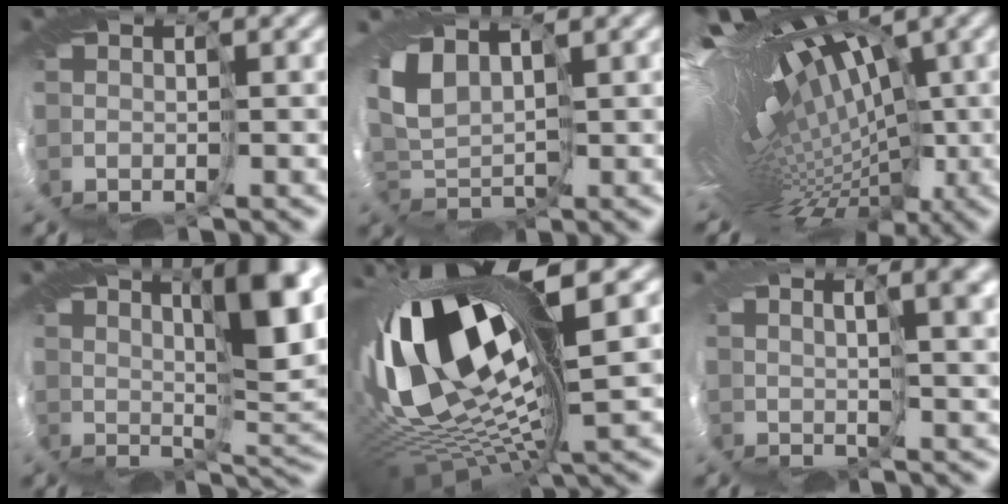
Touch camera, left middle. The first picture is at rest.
{"total": 3.3, "force": [1.4, 2.0, 2.2], "torque": [-0.064, 0.001, 0.022]}
{"total": 17.8, "force": [0.9, 7.6, 16.1], "torque": [-0.214, 0.001, 0.044]}
{"total": 9.6, "force": [4.3, 2.3, 8.3], "torque": [-0.118, 0.005, 0.068]}
{"total": 16.3, "force": [2.3, 6.1, 14.9], "torque": [-0.297, -0.015, 0.054]}
{"total": 5.1, "force": [2.8, 1.2, 4.0], "torque": [-0.039, 0.010, 0.034]}